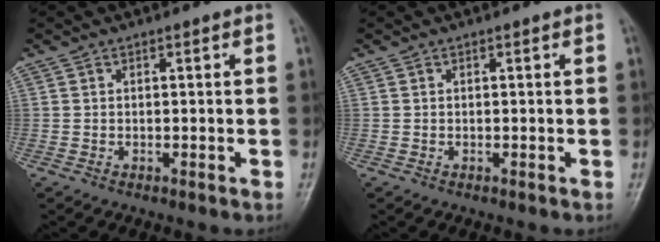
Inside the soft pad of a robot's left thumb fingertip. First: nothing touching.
{"total": 0.0}